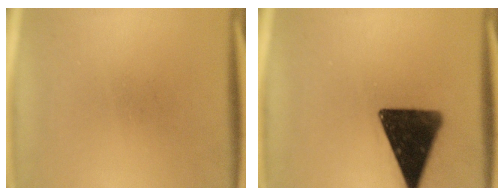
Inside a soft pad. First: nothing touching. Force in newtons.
{"total": 15.1}